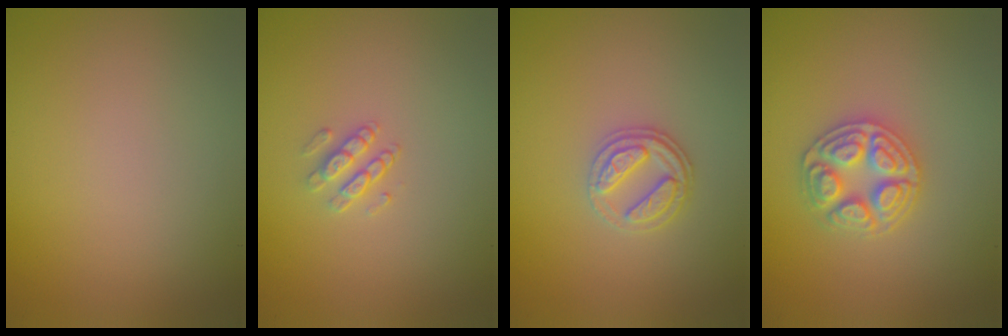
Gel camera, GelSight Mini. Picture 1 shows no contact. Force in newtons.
{"total": 1.5, "press": 1.1, "slide": 1.0}
{"total": 2.6, "press": 2.5, "slide": 0.8}
{"total": 4.4, "press": 4.4, "slide": 0.5}